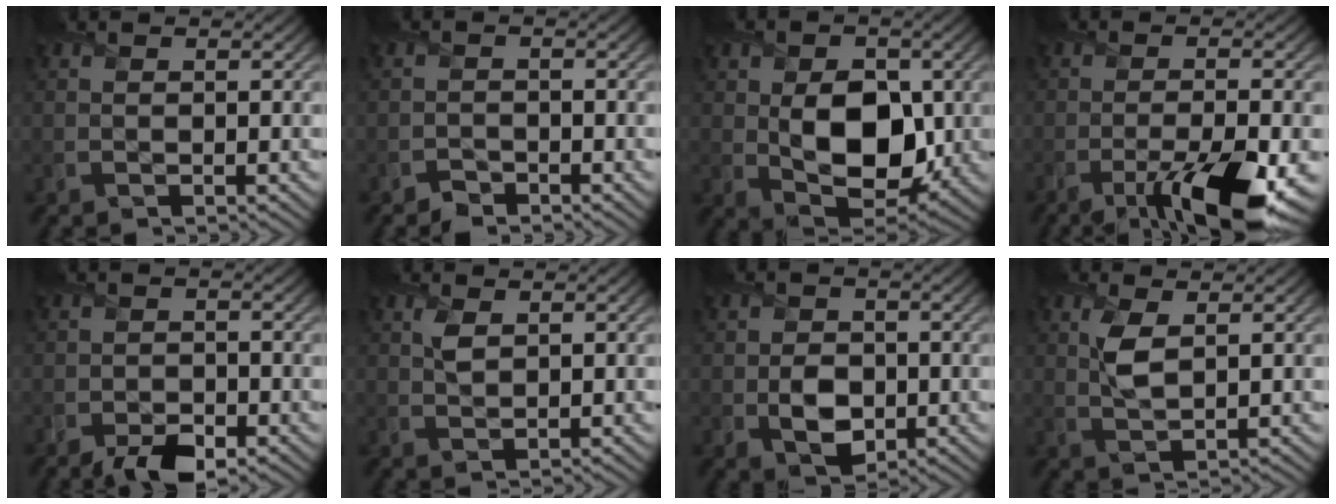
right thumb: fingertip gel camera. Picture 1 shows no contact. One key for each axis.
{"total": 1.2, "fx": -1.1, "fy": 0.5, "fz": -0.3, "tx": 0.010, "ty": 0.002, "tz": -0.025}
{"total": 10.4, "fx": 0.0, "fy": 6.9, "fz": 7.7, "tx": -0.132, "ty": -0.020, "tz": 0.004}
{"total": 10.5, "fx": -5.2, "fy": 2.7, "fz": 8.7, "tx": -0.151, "ty": -0.022, "tz": -0.082}
{"total": 3.6, "fx": -2.6, "fy": 1.8, "fz": 1.8, "tx": -0.026, "ty": -0.008, "tz": -0.047}
{"total": 1.8, "fx": 0.9, "fy": 1.0, "fz": 1.3, "tx": -0.032, "ty": -0.001, "tz": 0.020}
{"total": 4.0, "fx": -0.6, "fy": 3.3, "fz": 2.2, "tx": -0.040, "ty": -0.008, "tz": -0.014}
{"total": 3.5, "fx": 1.2, "fy": 1.5, "fz": 2.9, "tx": -0.071, "ty": 0.000, "tz": 0.026}